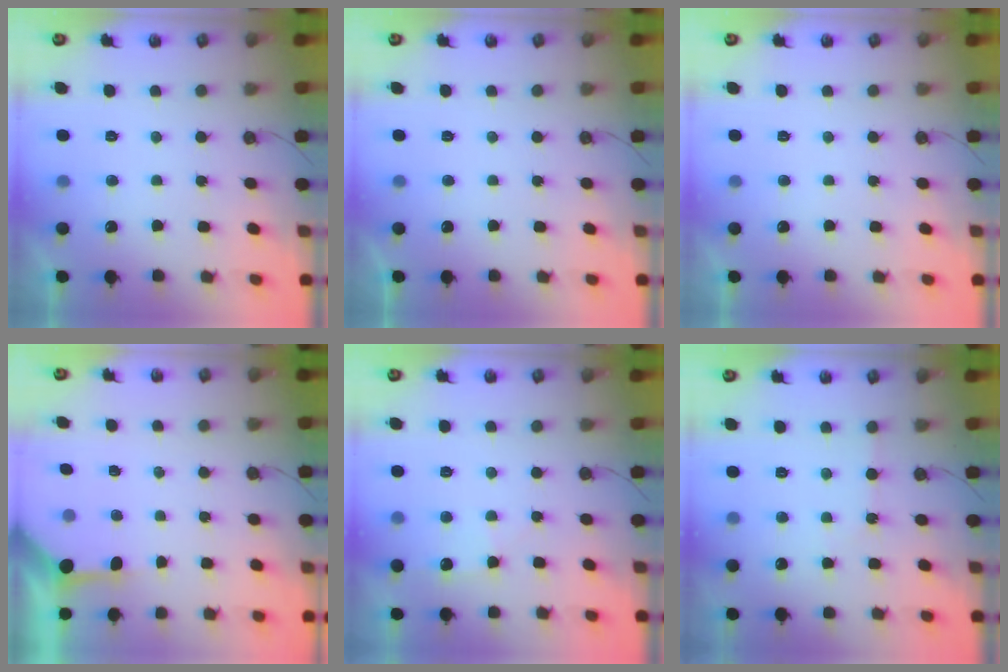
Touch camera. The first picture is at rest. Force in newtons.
{"total": 0.0}
{"total": 0.0}
{"total": 3.2, "press": 3.2, "slide": 0.5}
{"total": 4.9, "press": 4.9, "slide": 0.7}
{"total": 1.9, "press": 1.8, "slide": 0.3}